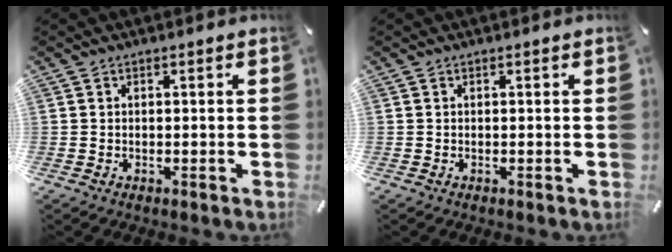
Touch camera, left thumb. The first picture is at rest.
{"total": 0.0}